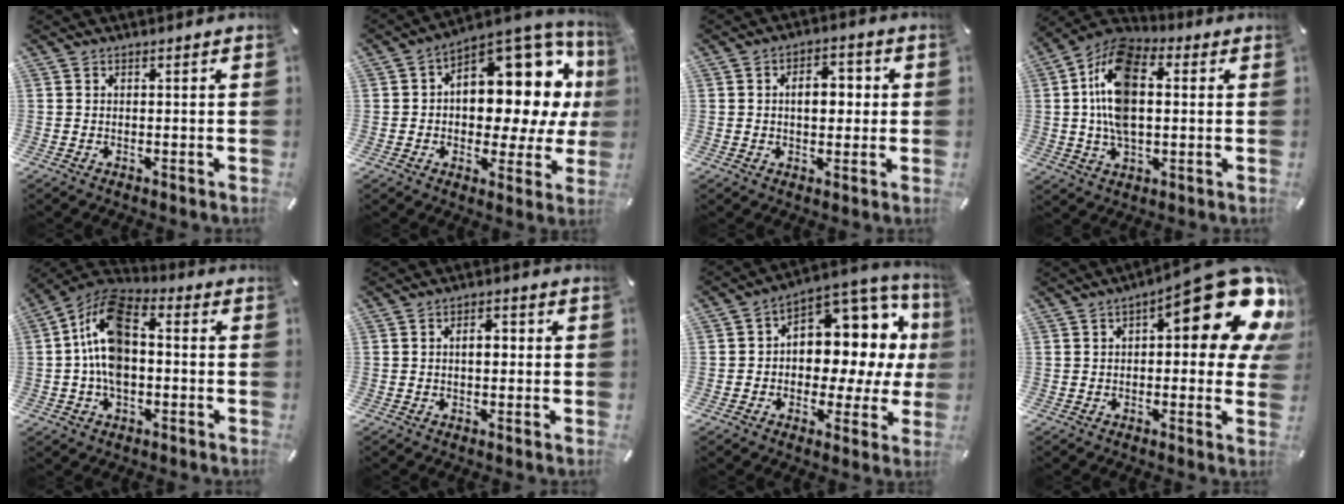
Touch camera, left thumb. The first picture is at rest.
{"total": 14.3, "force": [5.7, 8.9, 9.7], "torque": [-0.112, -0.078, 0.094]}
{"total": 6.9, "force": [0.5, 4.6, 5.1], "torque": [-0.062, -0.001, -0.001]}
{"total": 15.8, "force": [1.9, 9.7, 12.4], "torque": [-0.255, 0.002, 0.031]}
{"total": 13.2, "force": [-0.5, 8.5, 10.1], "torque": [-0.218, 0.010, -0.011]}
{"total": 3.9, "force": [0.1, 2.4, 3.1], "torque": [-0.045, 0.004, -0.005]}
{"total": 10.9, "force": [2.6, 8.3, 6.6], "torque": [-0.082, -0.045, 0.047]}
{"total": 20.3, "force": [8.6, 7.9, 16.7], "torque": [-0.200, -0.071, 0.134]}